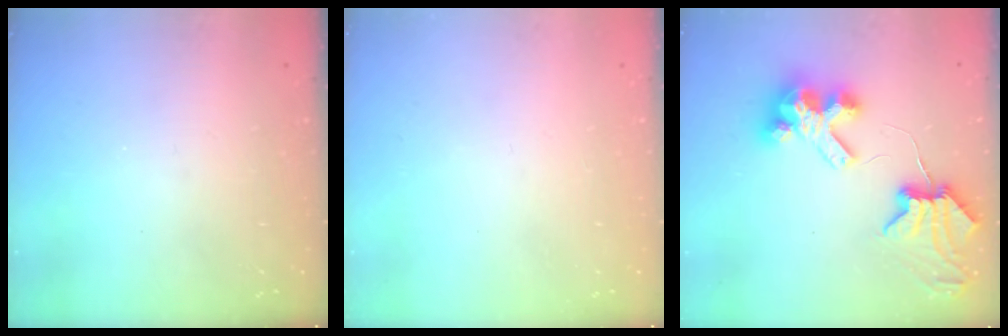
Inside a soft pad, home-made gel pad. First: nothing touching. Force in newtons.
{"total": 0.0}
{"total": 9.0, "press": 8.9, "slide": 1.1}